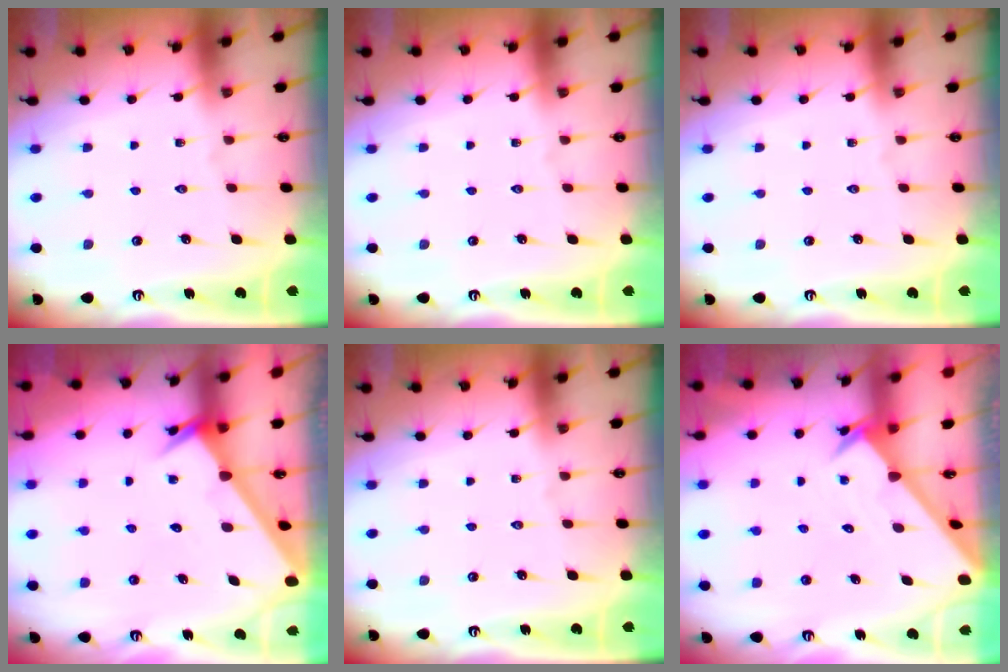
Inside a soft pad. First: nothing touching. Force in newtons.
{"total": 0.0}
{"total": 0.0}
{"total": 2.5, "press": 2.5, "slide": 0.1}
{"total": 0.0}
{"total": 1.8, "press": 1.8, "slide": 0.1}